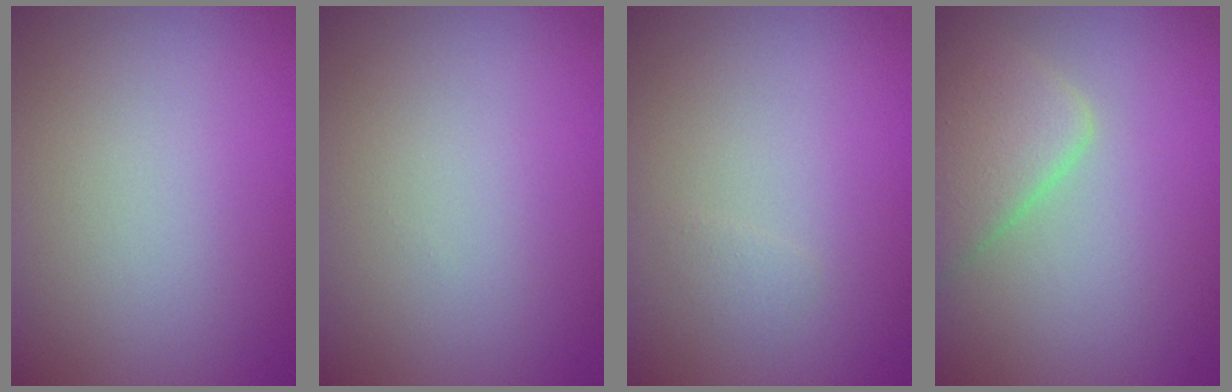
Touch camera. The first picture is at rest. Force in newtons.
{"total": 0.0}
{"total": 0.6, "press": 0.6, "slide": 0.0}
{"total": 3.9, "press": 3.9, "slide": 0.3}